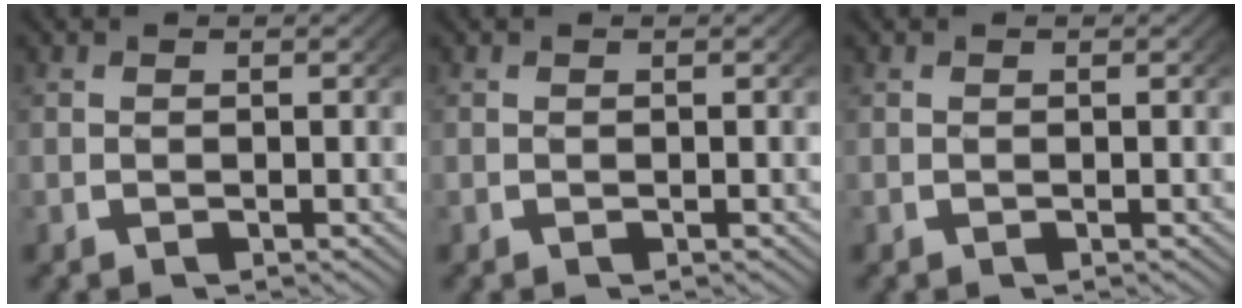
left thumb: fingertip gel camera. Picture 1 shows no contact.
{"total": 0.0}
{"total": 0.0}